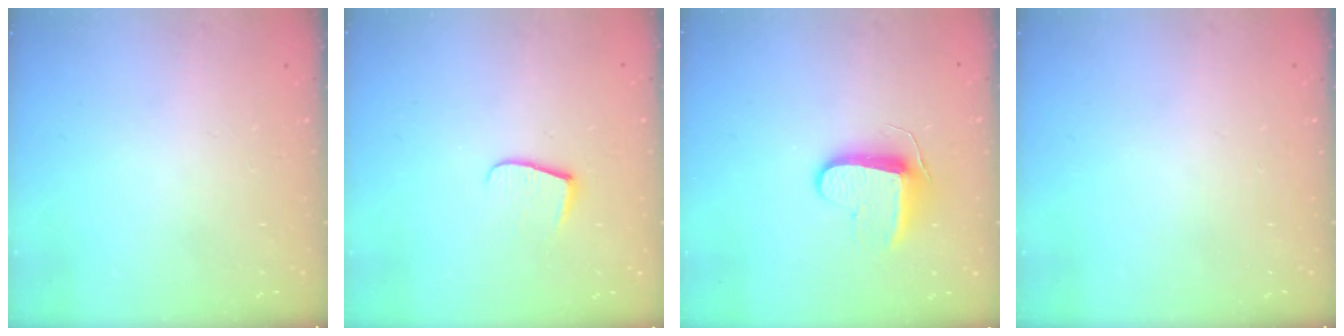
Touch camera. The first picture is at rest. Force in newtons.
{"total": 7.7, "press": 7.7, "slide": 0.6}
{"total": 9.4, "press": 9.4, "slide": 0.2}
{"total": 0.0}